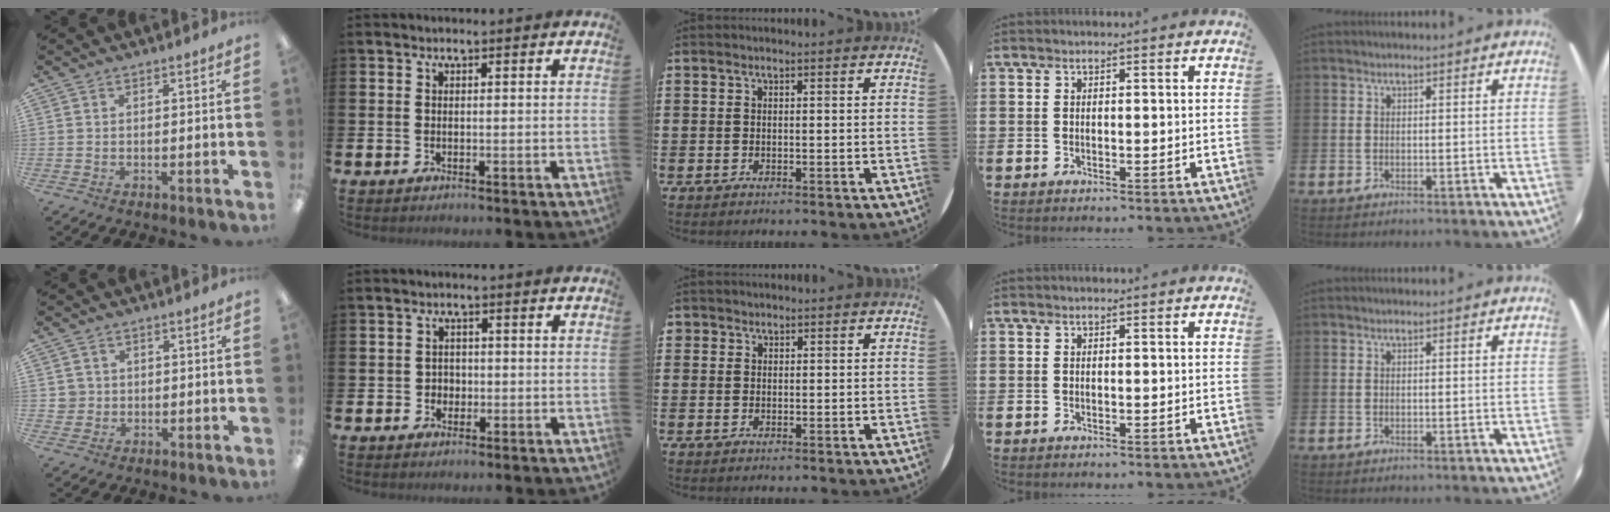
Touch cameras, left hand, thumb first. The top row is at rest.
{"thumb": {"total": 2.8, "force": [0.5, 2.8, 0.0], "torque": [0.000, 0.002, 0.006]}, "index": {"total": 1.8, "force": [-0.3, 1.7, 0.3], "torque": [-0.001, 0.004, -0.012]}, "middle": {"total": 0.8, "force": [0.7, 0.5, -0.1], "torque": [0.002, 0.003, 0.014]}}